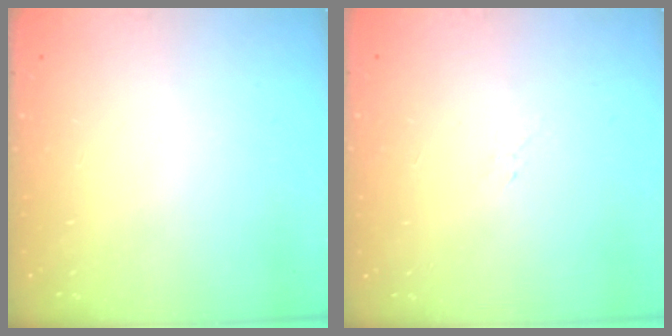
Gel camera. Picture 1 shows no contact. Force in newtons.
{"total": 2.1, "press": 2.0, "slide": 0.6}